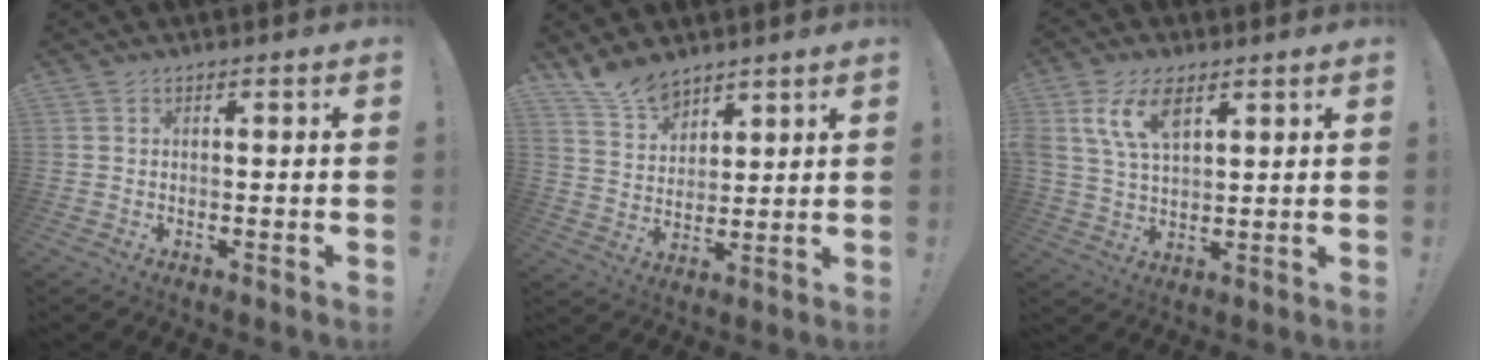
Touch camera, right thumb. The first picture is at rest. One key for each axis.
{"total": 9.8, "fx": 8.2, "fy": 4.8, "fz": 2.4, "tx": -0.051, "ty": -0.056, "tz": 0.161}
{"total": 10.8, "fx": 5.3, "fy": 5.9, "fz": 7.4, "tx": -0.152, "ty": -0.008, "tz": 0.098}